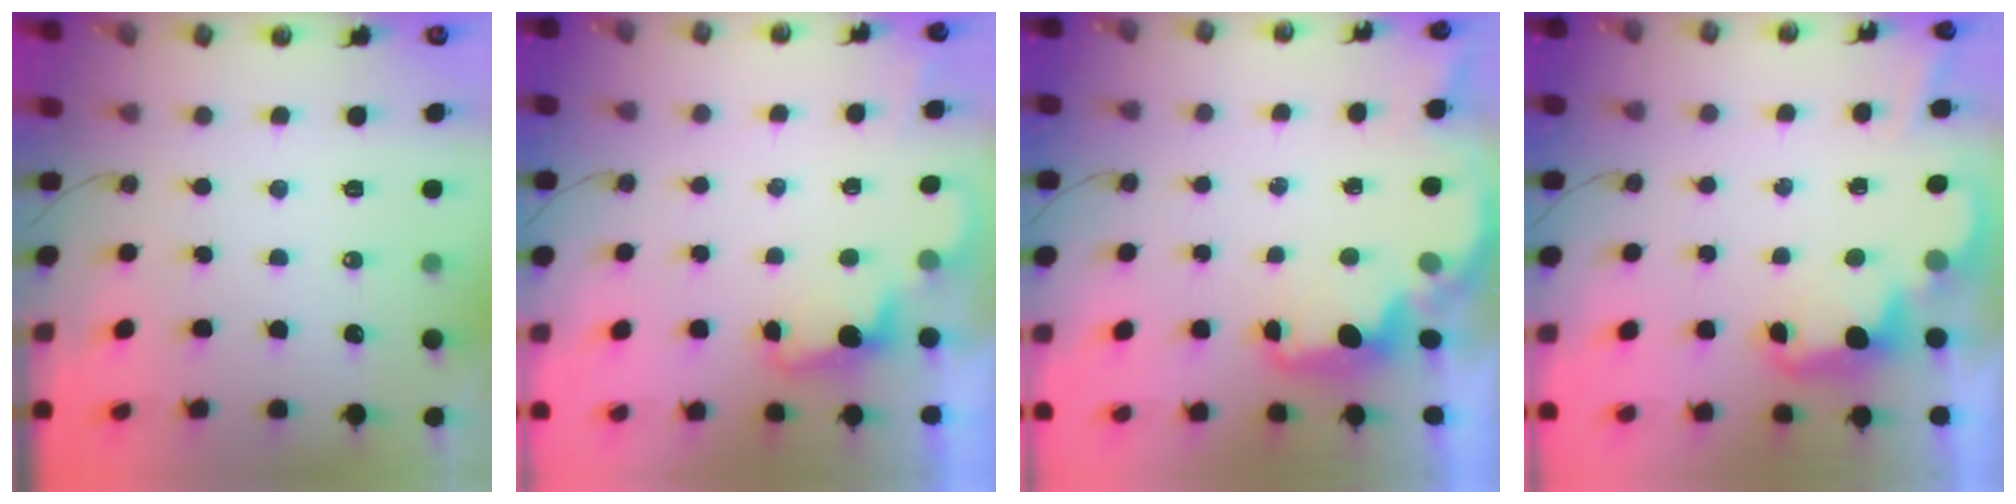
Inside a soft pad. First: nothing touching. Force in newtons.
{"total": 2.2, "press": 2.1, "slide": 0.7}
{"total": 2.0, "press": 1.9, "slide": 0.8}
{"total": 2.4, "press": 2.4, "slide": 0.5}